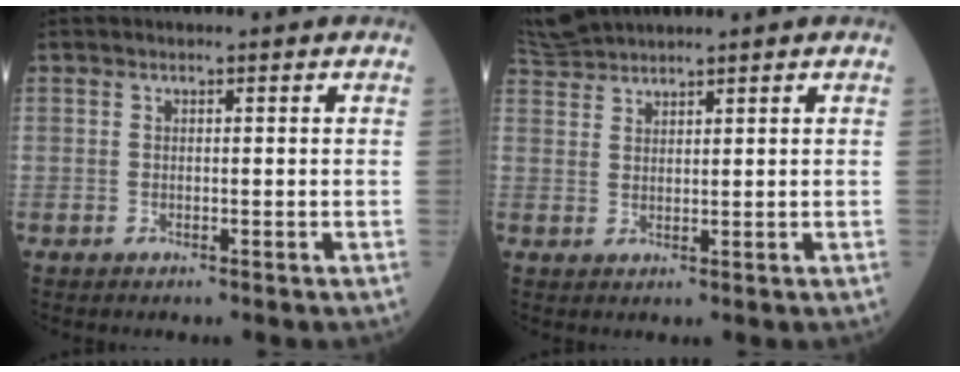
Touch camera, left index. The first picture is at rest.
{"total": 4.5, "force": [4.5, -0.2, 0.8], "torque": [-0.030, 0.023, 0.096]}